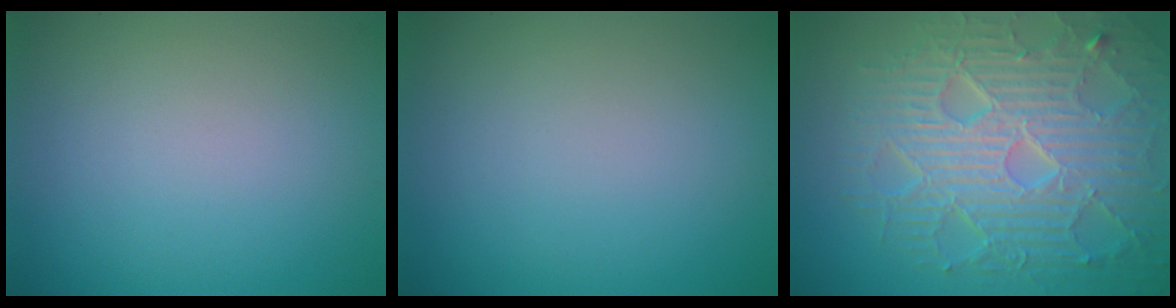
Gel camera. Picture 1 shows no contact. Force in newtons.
{"total": 0.0}
{"total": 9.9, "press": 6.6, "slide": 7.4}